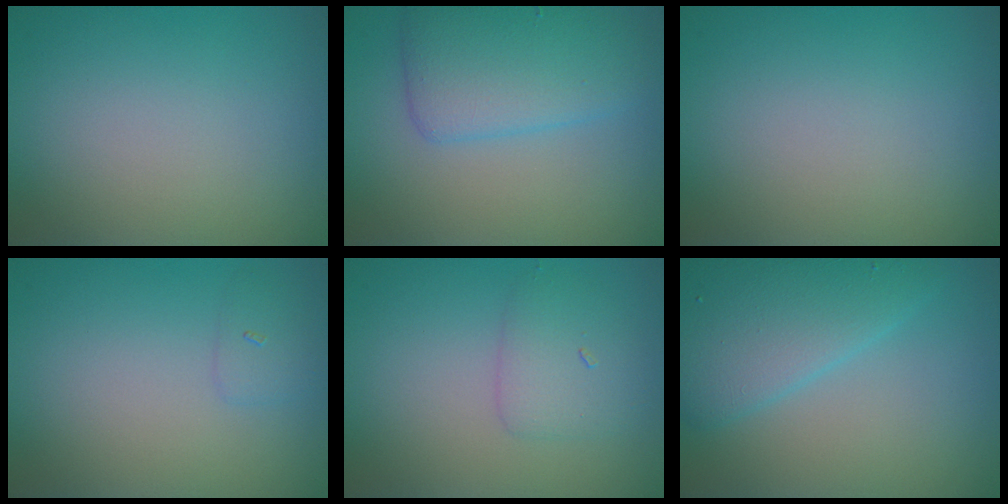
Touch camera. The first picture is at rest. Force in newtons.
{"total": 5.1, "press": 5.1, "slide": 0.2}
{"total": 0.0}
{"total": 1.1, "press": 1.1, "slide": 0.0}
{"total": 2.3, "press": 2.3, "slide": 0.1}
{"total": 5.3, "press": 5.3, "slide": 0.2}